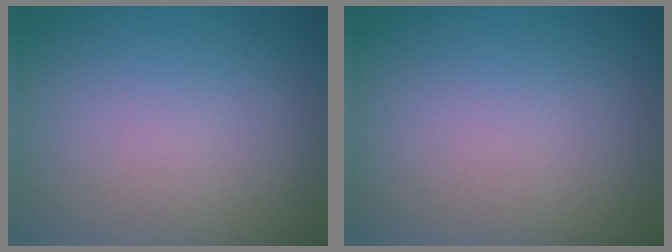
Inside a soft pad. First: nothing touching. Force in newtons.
{"total": 0.0}